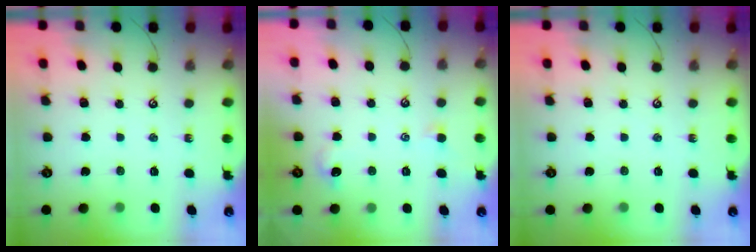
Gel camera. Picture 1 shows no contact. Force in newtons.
{"total": 1.7, "press": 1.6, "slide": 0.6}
{"total": 0.0}